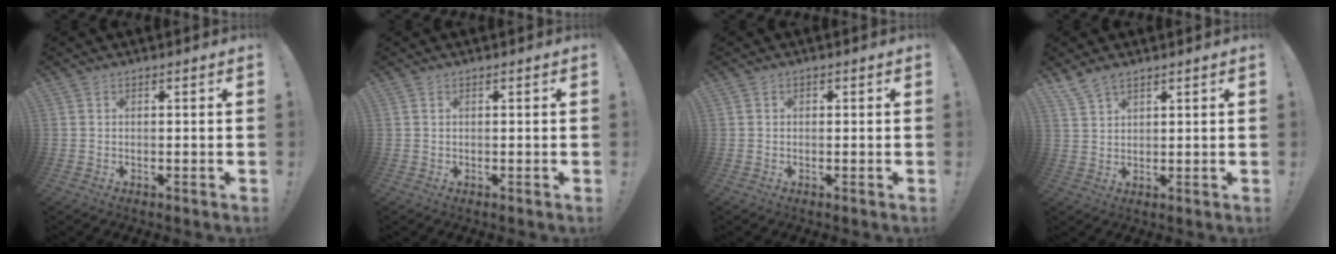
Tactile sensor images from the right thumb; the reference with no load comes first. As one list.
[{"total": 0.0}, {"total": 0.6, "force": [-0.1, 0.6, 0.1], "torque": [0.004, -0.001, -0.003]}, {"total": 4.8, "force": [4.1, 1.8, 1.9], "torque": [-0.036, -0.022, 0.079]}]